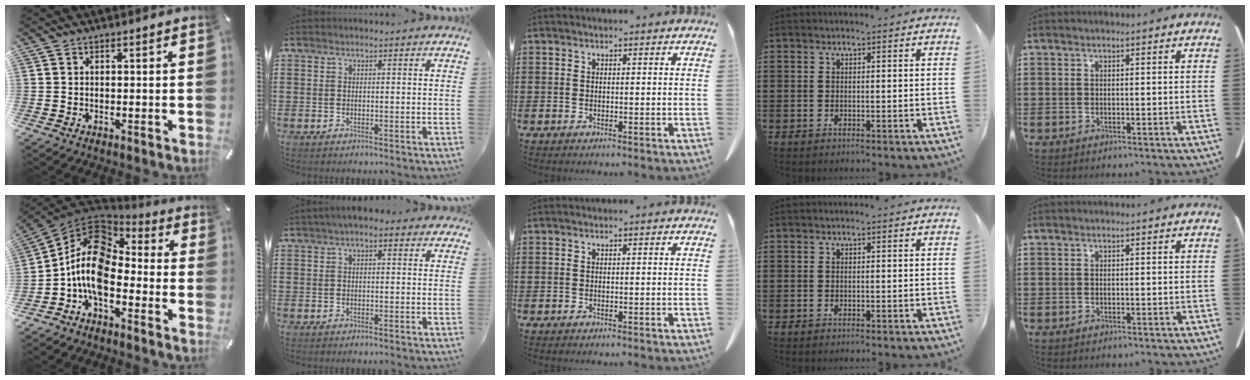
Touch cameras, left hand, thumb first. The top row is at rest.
{"thumb": {"total": 13.8, "force": [-3.9, 8.8, 9.8], "torque": [-0.215, 0.025, -0.077]}, "index": {"total": 2.3, "force": [1.2, 1.0, 1.8], "torque": [-0.037, 0.009, 0.019]}}